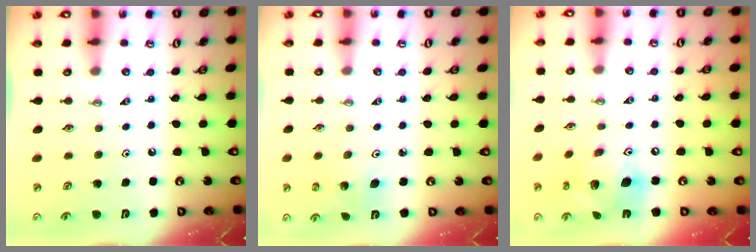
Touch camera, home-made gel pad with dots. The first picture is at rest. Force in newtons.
{"total": 4.7, "press": 4.6, "slide": 0.7}
{"total": 15.5, "press": 15.2, "slide": 2.9}